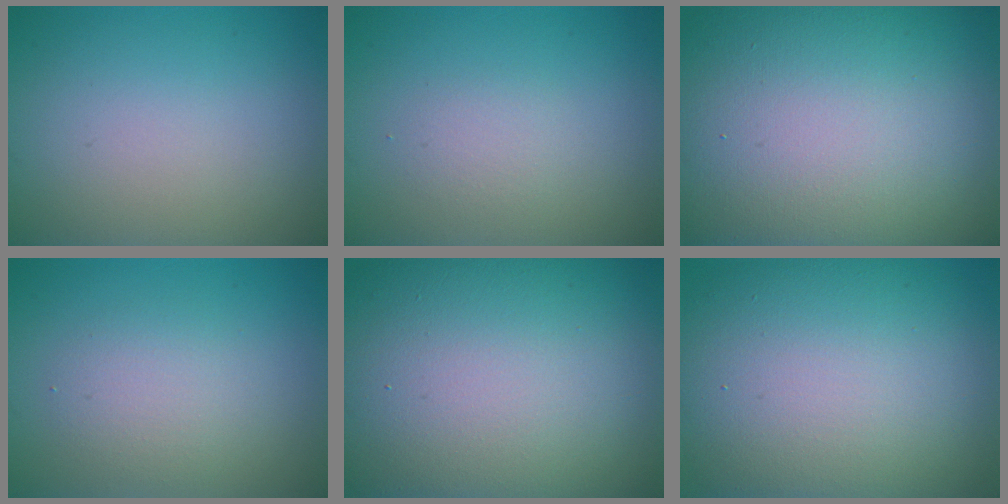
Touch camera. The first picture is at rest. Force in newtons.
{"total": 1.3, "press": 1.3, "slide": 0.0}
{"total": 24.9, "press": 24.9, "slide": 0.8}
{"total": 2.6, "press": 2.6, "slide": 0.0}
{"total": 21.2, "press": 21.1, "slide": 1.4}
{"total": 15.2, "press": 15.2, "slide": 1.1}